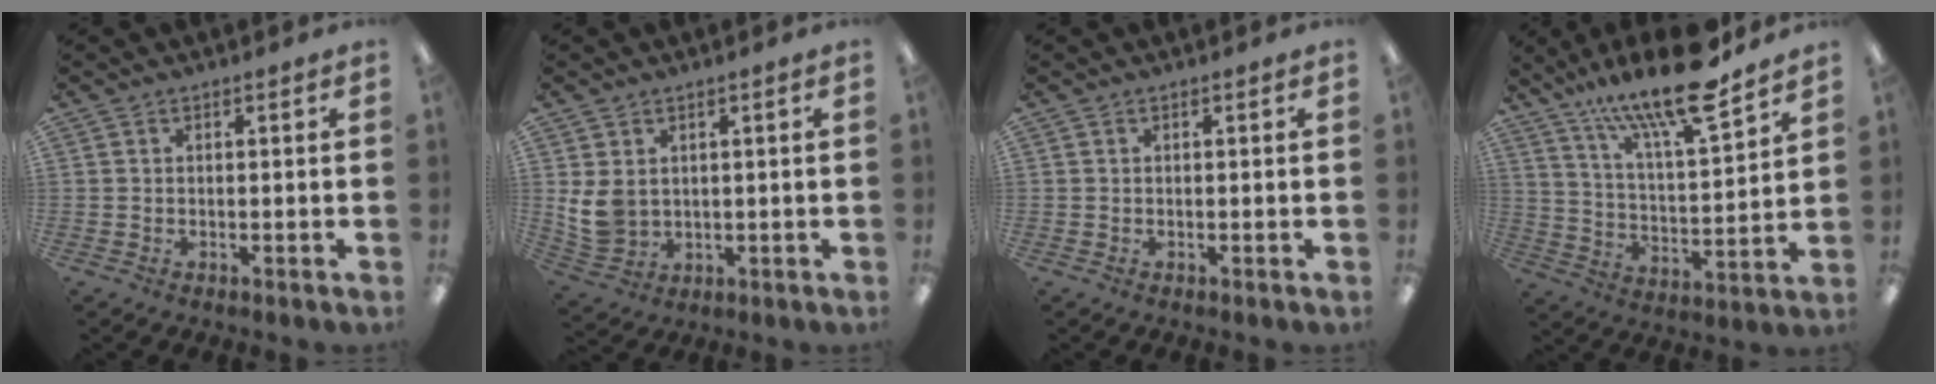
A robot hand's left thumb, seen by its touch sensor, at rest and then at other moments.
{"total": 6.4, "force": [1.7, 5.0, 3.6], "torque": [-0.092, -0.002, 0.037]}
{"total": 0.0}
{"total": 18.2, "force": [13.9, 4.3, 10.9], "torque": [-0.185, -0.088, 0.231]}